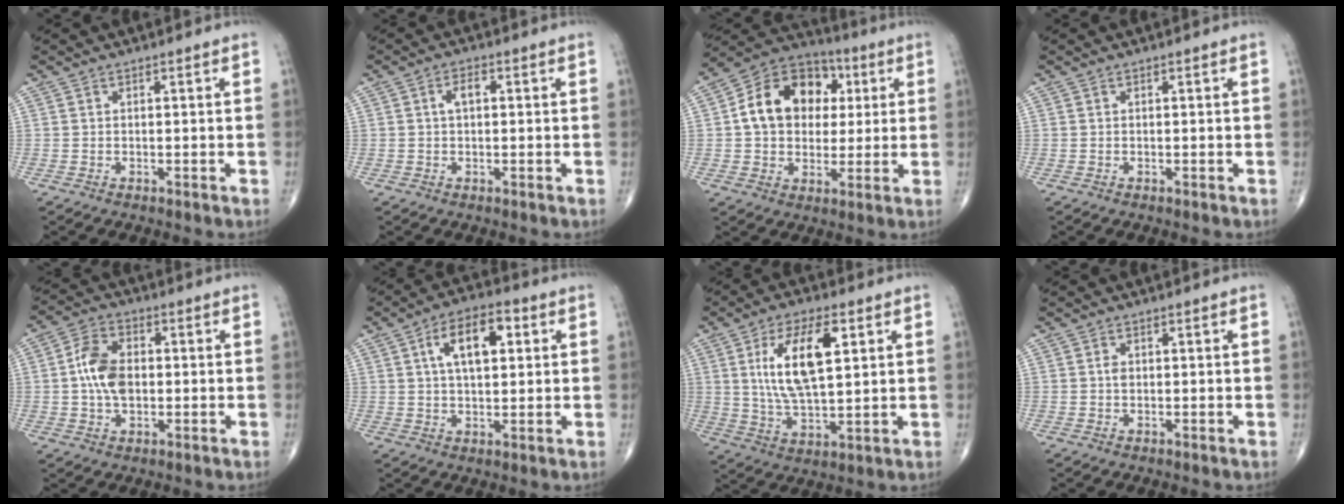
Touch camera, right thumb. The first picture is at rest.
{"total": 2.7, "force": [0.4, 1.5, 2.2], "torque": [-0.042, 0.009, 0.004]}
{"total": 16.3, "force": [2.7, 12.4, 10.1], "torque": [-0.135, 0.017, 0.036]}
{"total": 0.0}
{"total": 8.8, "force": [0.1, 5.6, 6.8], "torque": [-0.119, 0.012, -0.003]}
{"total": 10.8, "force": [3.2, 5.4, 8.8], "torque": [-0.134, 0.010, 0.047]}
{"total": 14.1, "force": [4.0, 5.8, 12.2], "torque": [-0.218, -0.011, 0.078]}
{"total": 1.2, "force": [0.2, 0.8, 0.8], "torque": [-0.012, 0.001, 0.002]}